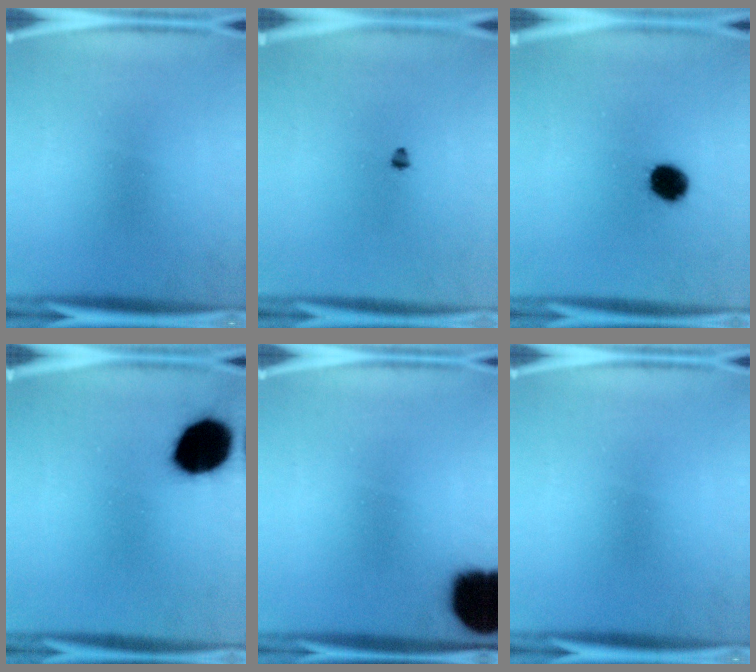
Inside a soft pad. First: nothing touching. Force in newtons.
{"total": 1.1}
{"total": 7.1}
{"total": 17.3}
{"total": 18.0}
{"total": 0.0}